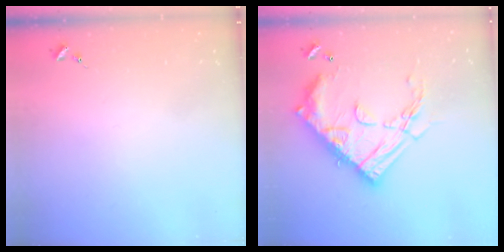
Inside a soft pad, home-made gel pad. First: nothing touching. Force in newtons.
{"total": 23.7, "press": 23.6, "slide": 2.2}